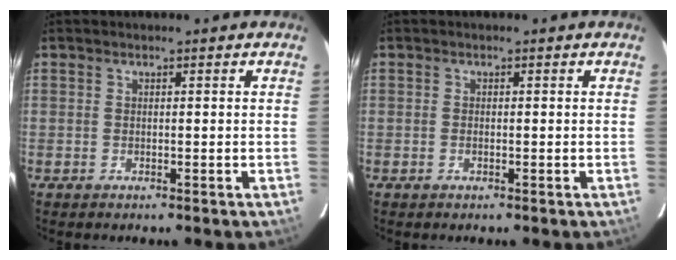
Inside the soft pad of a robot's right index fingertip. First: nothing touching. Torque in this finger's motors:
{"motor_torque": [0.44, 0.10, 0.09, 0.02]}